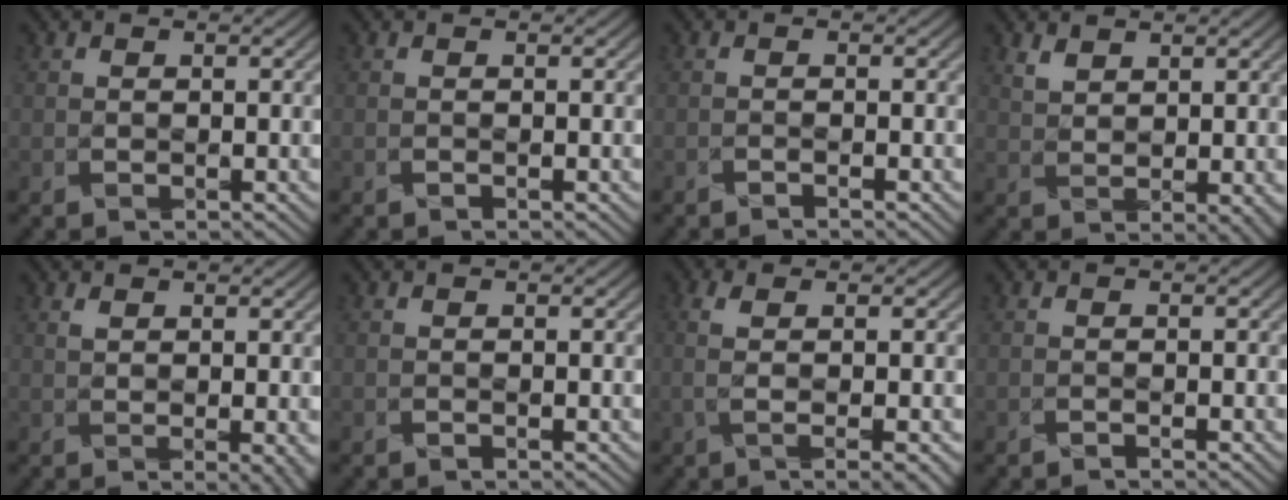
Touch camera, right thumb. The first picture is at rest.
{"total": 0.0}
{"total": 1.1, "force": [-0.9, -0.4, 0.3], "torque": [-0.003, 0.001, -0.017]}
{"total": 3.0, "force": [1.8, 1.4, 2.0], "torque": [-0.046, -0.001, 0.037]}
{"total": 2.7, "force": [0.5, 1.1, 2.4], "torque": [-0.037, 0.004, 0.013]}
{"total": 0.0}
{"total": 4.1, "force": [-0.4, -0.1, 4.1], "torque": [-0.078, 0.006, -0.006]}
{"total": 0.7, "force": [-0.6, -0.2, 0.4], "torque": [-0.002, 0.001, -0.011]}